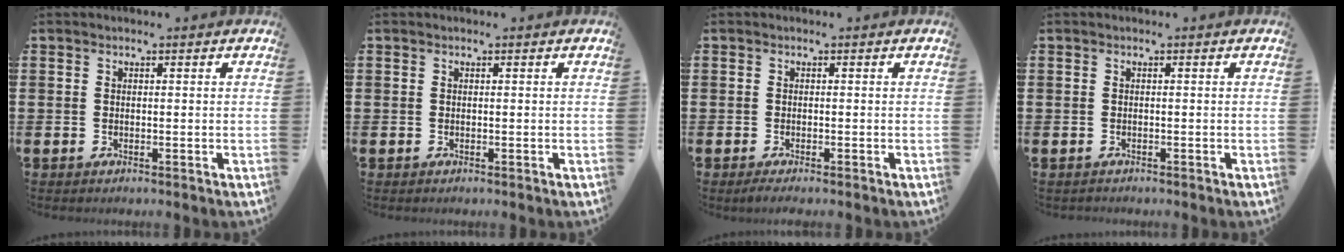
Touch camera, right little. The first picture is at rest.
{"total": 0.0}
{"total": 1.0, "force": [-0.8, 0.1, 0.6], "torque": [-0.011, -0.002, -0.016]}
{"total": 0.6, "force": [-0.6, 0.1, -0.1], "torque": [0.000, -0.001, -0.013]}